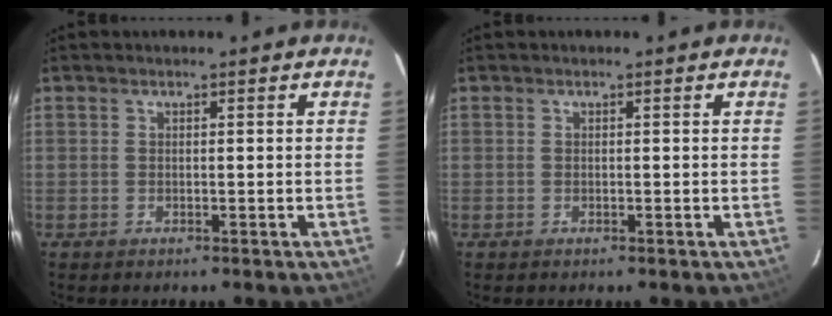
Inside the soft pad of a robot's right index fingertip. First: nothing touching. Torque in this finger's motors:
{"motor_torque": [0.09, 0.03, 0.08, 0.01]}